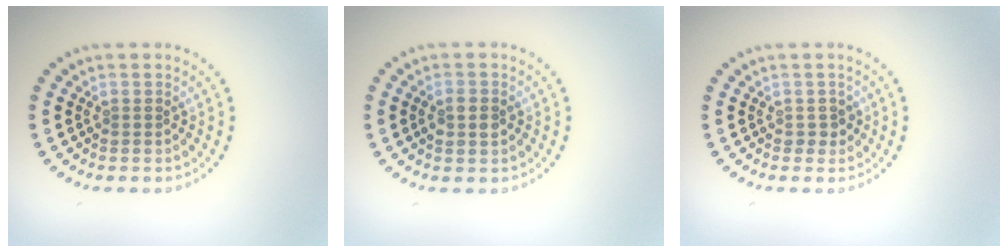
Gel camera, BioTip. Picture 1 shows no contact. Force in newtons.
{"total": 1.7, "press": 1.7, "slide": 0.1}
{"total": 1.1, "press": 1.0, "slide": 0.5}